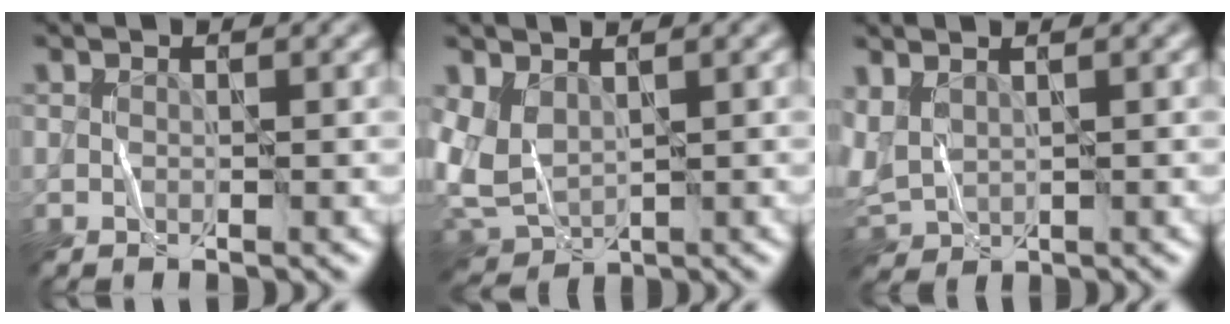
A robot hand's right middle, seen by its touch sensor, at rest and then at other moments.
{"total": 4.0, "force": [0.9, 2.6, 2.8], "torque": [-0.073, -0.009, 0.020]}
{"total": 2.5, "force": [0.3, 1.7, 1.8], "torque": [-0.058, 0.002, 0.008]}